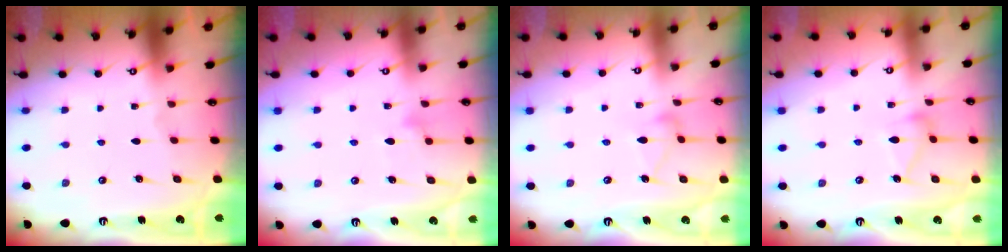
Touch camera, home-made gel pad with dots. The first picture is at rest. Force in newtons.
{"total": 10.3, "press": 10.3, "slide": 0.5}
{"total": 8.7, "press": 8.7, "slide": 0.5}
{"total": 9.4, "press": 9.4, "slide": 0.3}